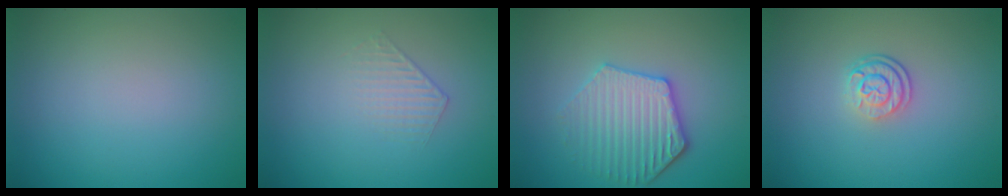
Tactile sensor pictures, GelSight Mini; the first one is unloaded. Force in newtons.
{"total": 1.0, "press": 0.4, "slide": 0.9}
{"total": 4.2, "press": 3.9, "slide": 1.6}
{"total": 2.5, "press": 1.9, "slide": 1.6}